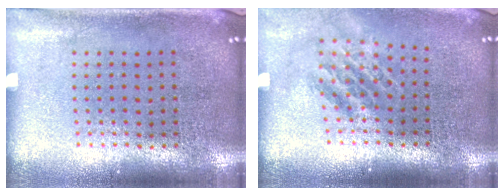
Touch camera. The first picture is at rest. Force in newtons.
{"total": 1.5, "press": 1.1, "slide": 1.1}